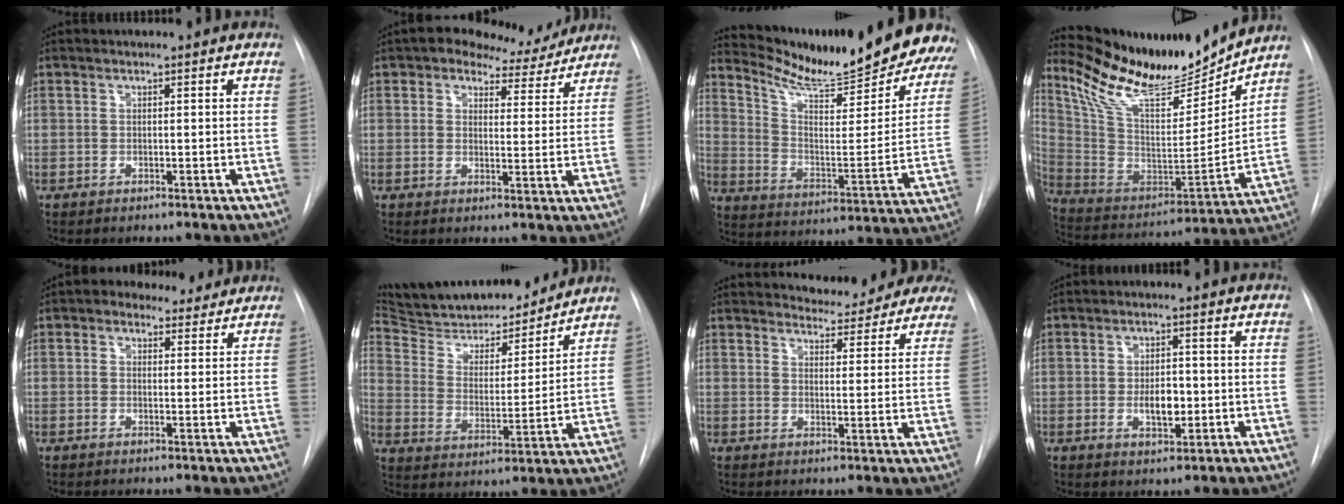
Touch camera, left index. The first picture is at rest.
{"total": 7.1, "force": [6.0, 3.3, 1.8], "torque": [-0.014, 0.005, 0.073]}
{"total": 25.2, "force": [22.7, 2.6, 10.6], "torque": [-0.169, -0.088, 0.314]}
{"total": 20.2, "force": [18.6, 2.6, 7.5], "torque": [-0.152, -0.040, 0.316]}
{"total": 5.3, "force": [4.2, 2.9, 1.4], "torque": [-0.013, 0.011, 0.054]}
{"total": 20.2, "force": [18.4, 4.6, 6.9], "torque": [-0.121, -0.006, 0.287]}
{"total": 11.0, "force": [10.6, 2.8, 1.1], "torque": [0.005, -0.020, 0.113]}
{"total": 4.7, "force": [-0.8, 2.3, 4.0], "torque": [-0.063, -0.001, -0.008]}